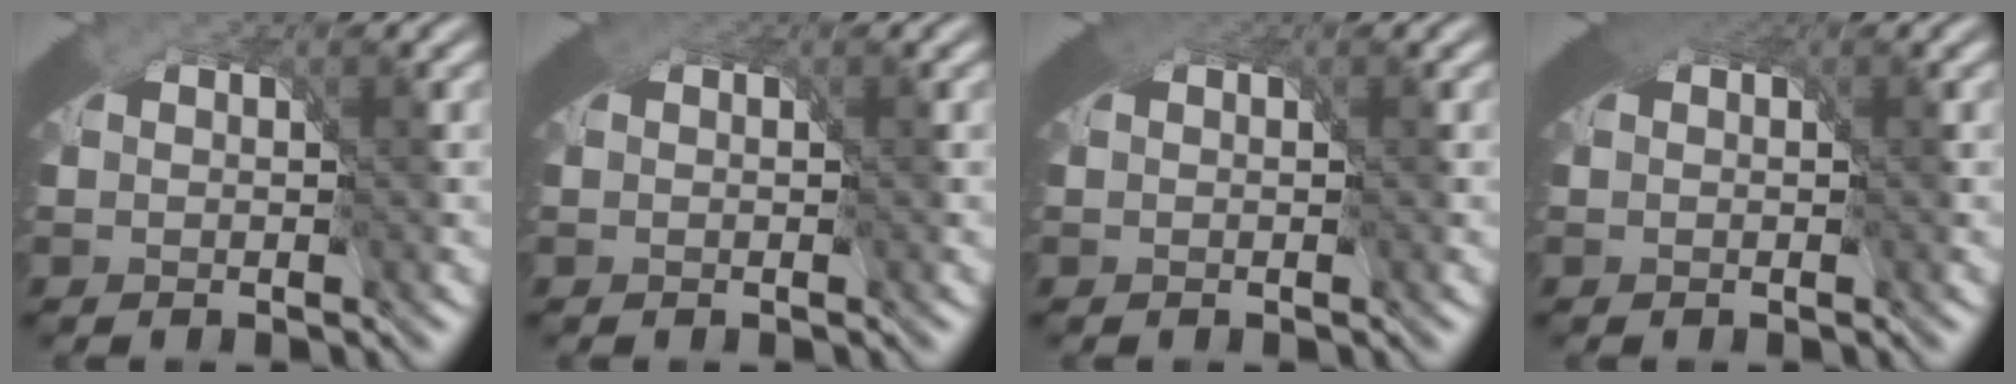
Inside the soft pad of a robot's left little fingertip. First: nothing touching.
{"total": 0.9, "force": [0.4, 0.7, 0.5], "torque": [-0.010, -0.002, 0.006]}
{"total": 1.5, "force": [0.9, 0.9, 0.9], "torque": [-0.015, -0.003, 0.014]}
{"total": 2.3, "force": [1.0, 1.3, 1.7], "torque": [-0.029, -0.006, 0.017]}